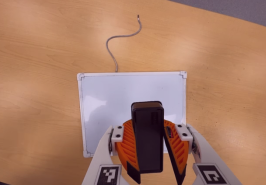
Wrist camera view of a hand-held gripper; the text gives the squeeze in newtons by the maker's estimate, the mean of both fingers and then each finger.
{"total": 8.9, "left": 9.5, "right": 8.2}